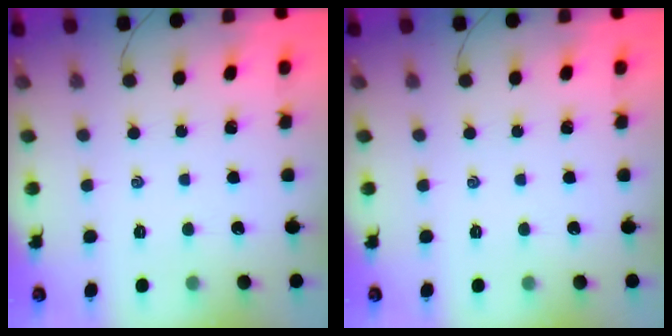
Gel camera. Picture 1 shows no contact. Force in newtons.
{"total": 0.0}